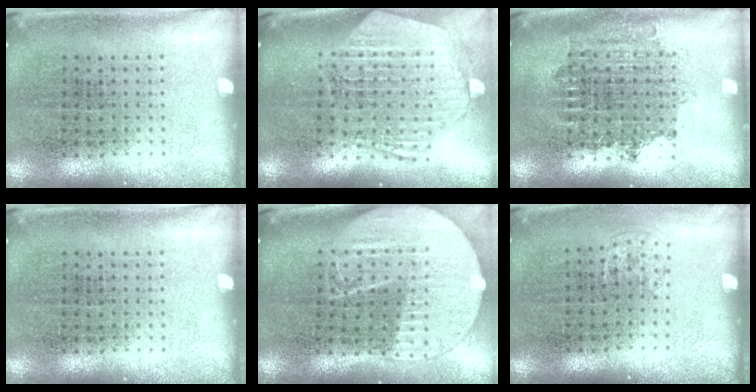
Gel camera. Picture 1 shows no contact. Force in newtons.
{"total": 2.7, "press": 2.3, "slide": 1.5}
{"total": 1.7, "press": 1.4, "slide": 1.0}
{"total": 0.0}
{"total": 2.1, "press": 1.9, "slide": 1.0}
{"total": 0.6, "press": 0.5, "slide": 0.3}